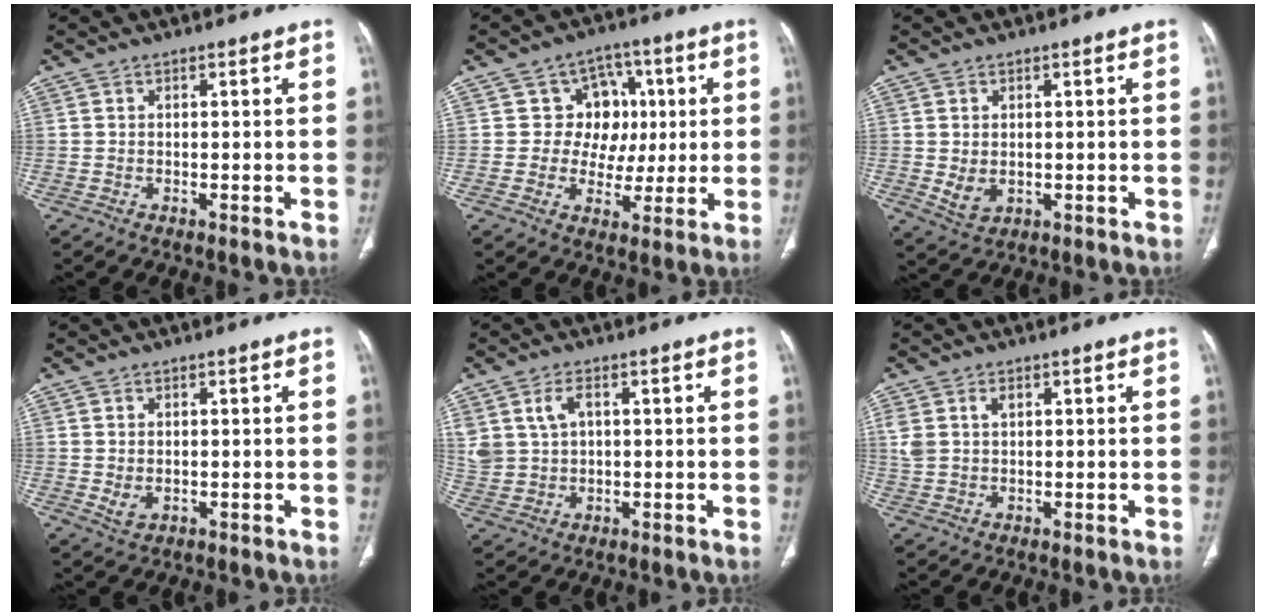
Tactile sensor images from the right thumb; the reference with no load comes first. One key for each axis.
{"total": 9.5, "fx": 1.8, "fy": 8.8, "fz": 3.3, "tx": 0.012, "ty": 0.008, "tz": 0.025}
{"total": 3.6, "fx": 0.0, "fy": 2.5, "fz": 2.6, "tx": -0.046, "ty": -0.004, "tz": 0.014}
{"total": 2.6, "fx": 0.0, "fy": 1.8, "fz": 1.9, "tx": -0.036, "ty": -0.004, "tz": 0.008}
{"total": 7.4, "fx": 2.6, "fy": 5.2, "fz": 4.6, "tx": -0.096, "ty": -0.001, "tz": 0.063}
{"total": 4.3, "fx": 1.6, "fy": 2.8, "fz": 2.8, "tx": -0.060, "ty": 0.007, "tz": 0.043}